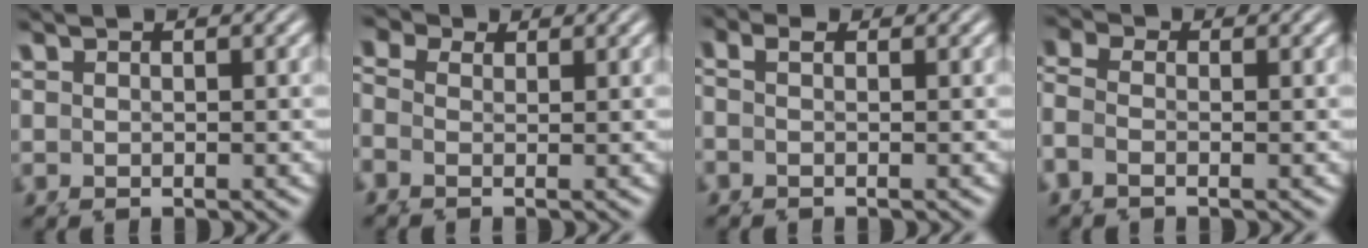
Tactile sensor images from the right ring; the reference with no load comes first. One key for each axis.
{"total": 2.7, "fx": 1.1, "fy": 2.0, "fz": 1.3, "tx": -0.033, "ty": -0.004, "tz": 0.013}
{"total": 1.3, "fx": 0.2, "fy": 0.4, "fz": 1.2, "tx": -0.031, "ty": -0.001, "tz": 0.001}
{"total": 3.4, "fx": -0.4, "fy": 2.6, "fz": 2.1, "tx": -0.067, "ty": -0.011, "tz": -0.007}